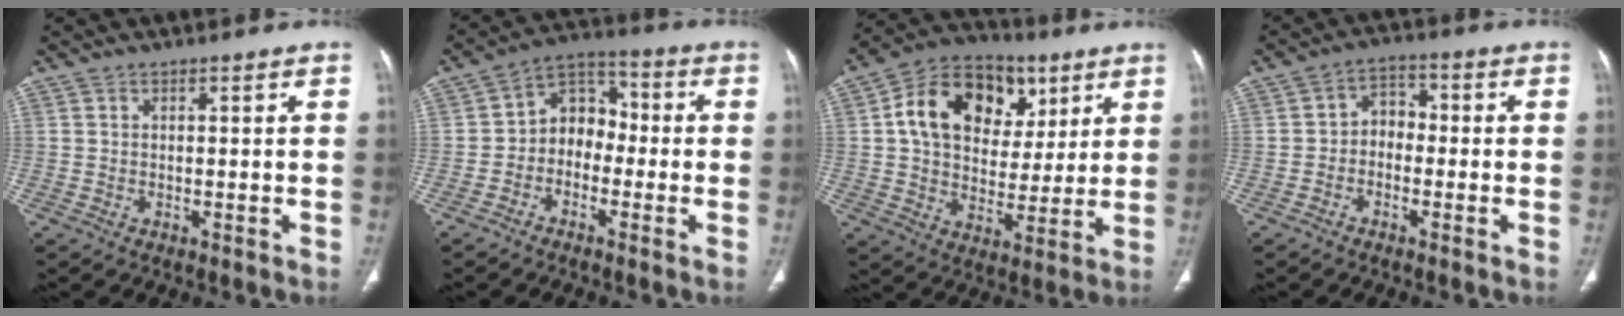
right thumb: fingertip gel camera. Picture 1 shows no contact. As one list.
[{"total": 8.2, "force": [-1.7, 6.5, 4.7], "torque": [-0.039, 0.042, -0.049]}, {"total": 19.0, "force": [6.3, 13.9, 11.3], "torque": [-0.157, 0.004, 0.101]}, {"total": 4.7, "force": [-1.2, 3.6, 2.7], "torque": [-0.023, 0.028, -0.034]}]